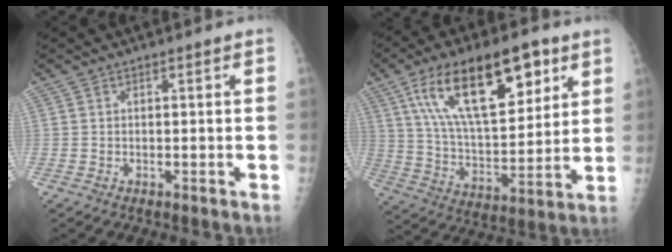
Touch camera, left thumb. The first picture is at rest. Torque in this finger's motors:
{"motor_torque": [0.85, 1.35, 2.07, -0.70, 0.23]}